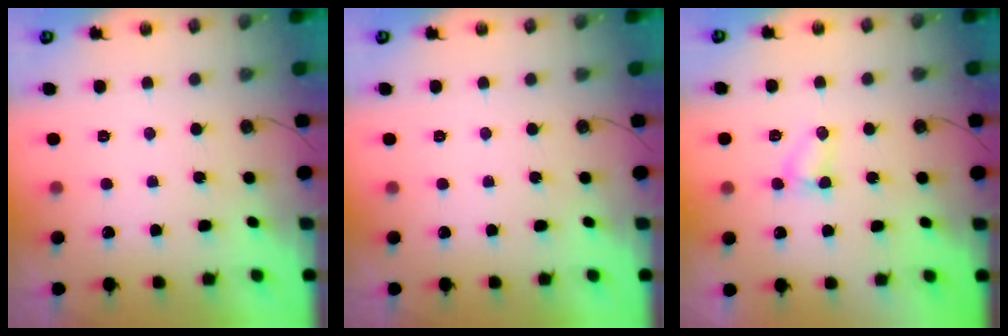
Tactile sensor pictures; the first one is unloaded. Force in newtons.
{"total": 0.0}
{"total": 3.2, "press": 3.1, "slide": 0.3}